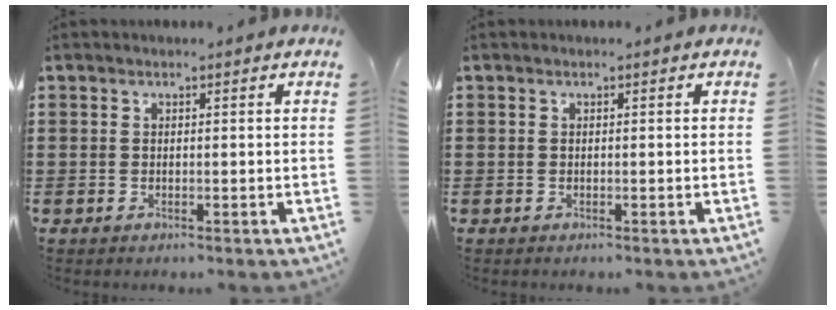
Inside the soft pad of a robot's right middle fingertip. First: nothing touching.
{"total": 0.0}